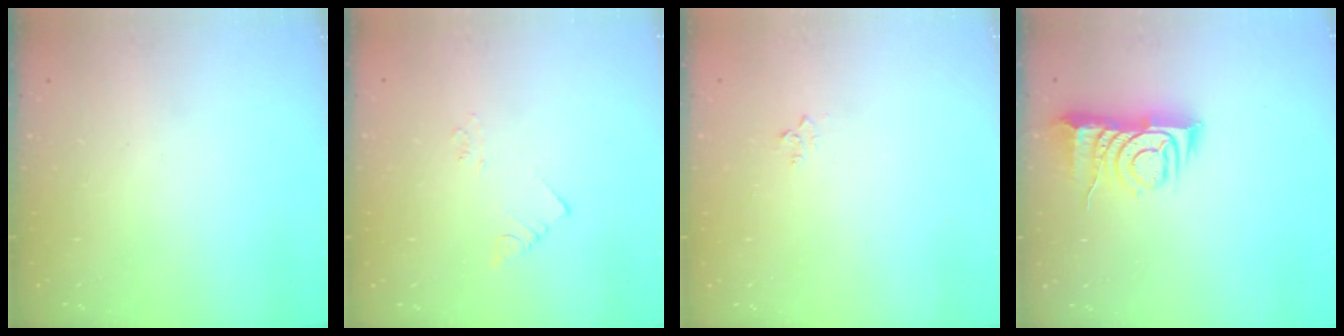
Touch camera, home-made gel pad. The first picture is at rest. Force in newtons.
{"total": 2.1, "press": 2.1, "slide": 0.3}
{"total": 2.9, "press": 2.8, "slide": 0.4}
{"total": 8.9, "press": 8.8, "slide": 1.2}